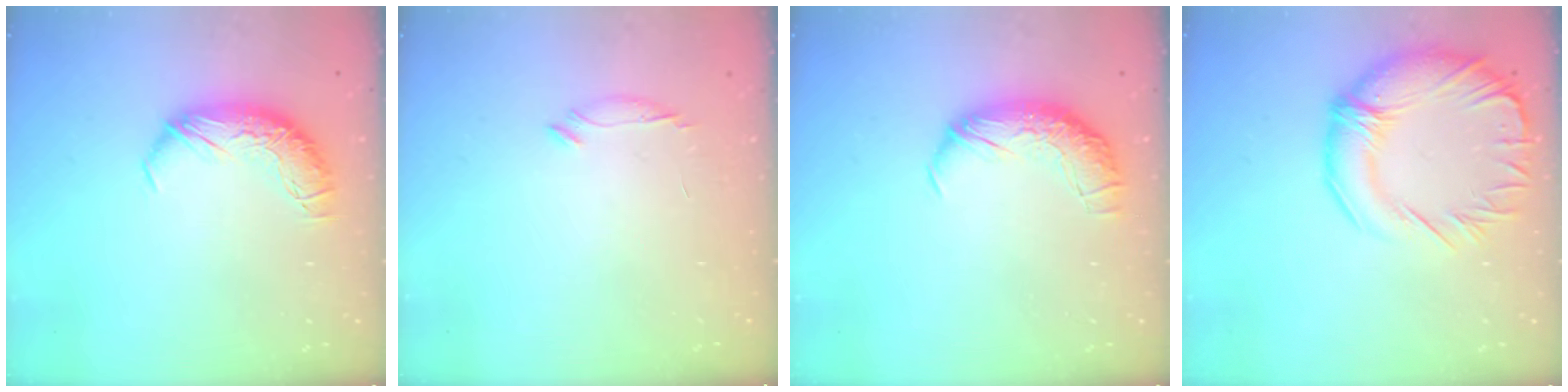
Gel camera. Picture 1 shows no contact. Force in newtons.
{"total": 6.5, "press": 6.4, "slide": 1.1}
{"total": 2.4, "press": 1.0, "slide": 2.2}
{"total": 7.3, "press": 6.8, "slide": 2.8}